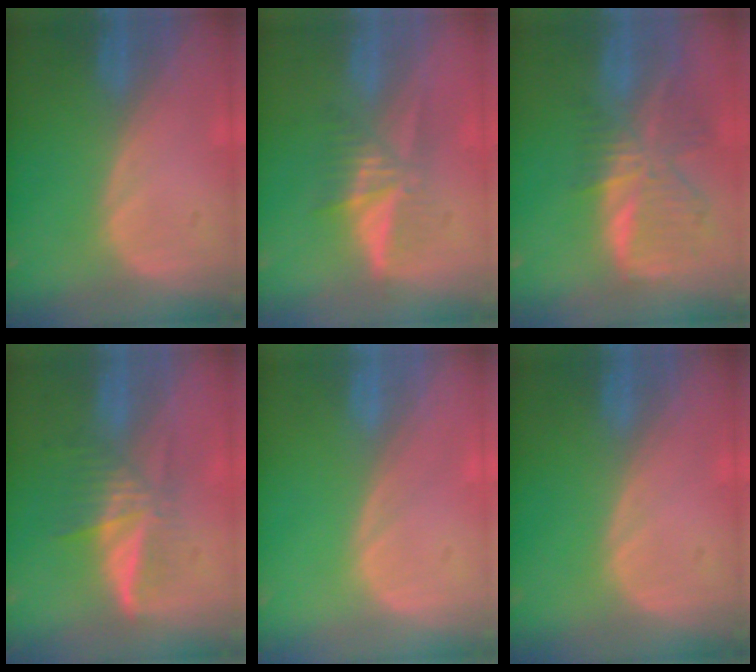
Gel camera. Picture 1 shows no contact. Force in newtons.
{"total": 5.2, "press": 5.1, "slide": 1.2}
{"total": 8.9, "press": 7.8, "slide": 4.4}
{"total": 5.9, "press": 5.4, "slide": 2.4}
{"total": 0.0}
{"total": 0.0}